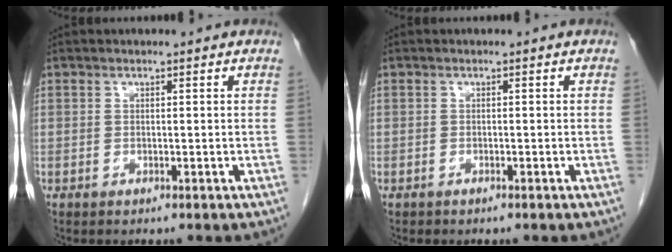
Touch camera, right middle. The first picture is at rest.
{"total": 0.0}